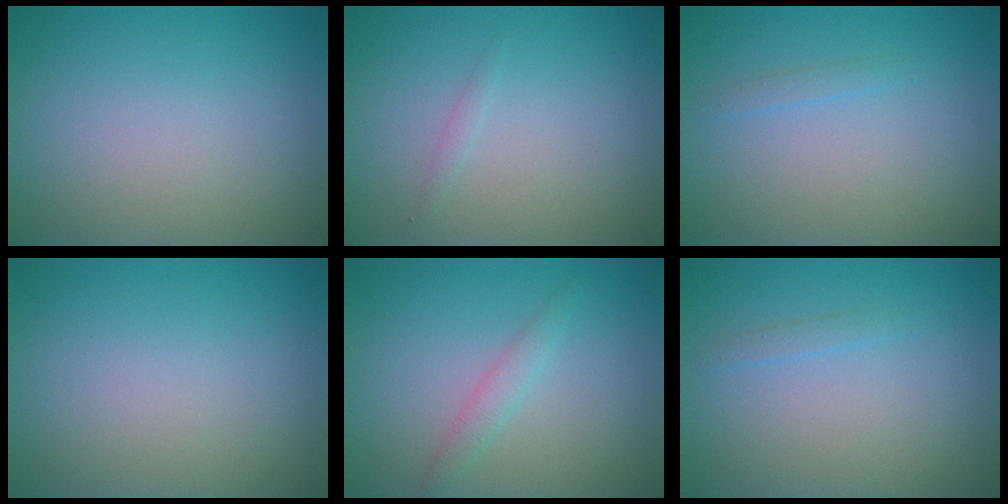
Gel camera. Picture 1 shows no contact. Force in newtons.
{"total": 0.6, "press": 0.6, "slide": 0.0}
{"total": 0.7, "press": 0.7, "slide": 0.0}
{"total": 0.0}
{"total": 1.5, "press": 1.5, "slide": 0.0}
{"total": 0.7, "press": 0.7, "slide": 0.0}